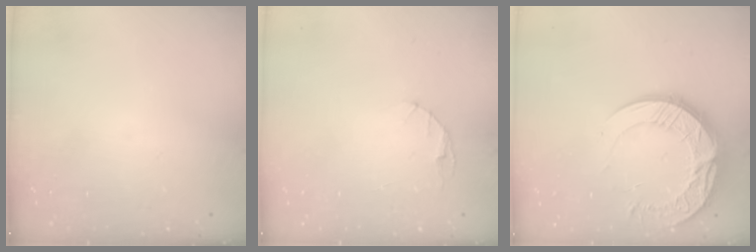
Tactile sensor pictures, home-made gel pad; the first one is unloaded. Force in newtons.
{"total": 2.9, "press": 2.9, "slide": 0.4}
{"total": 17.2, "press": 17.2, "slide": 0.7}